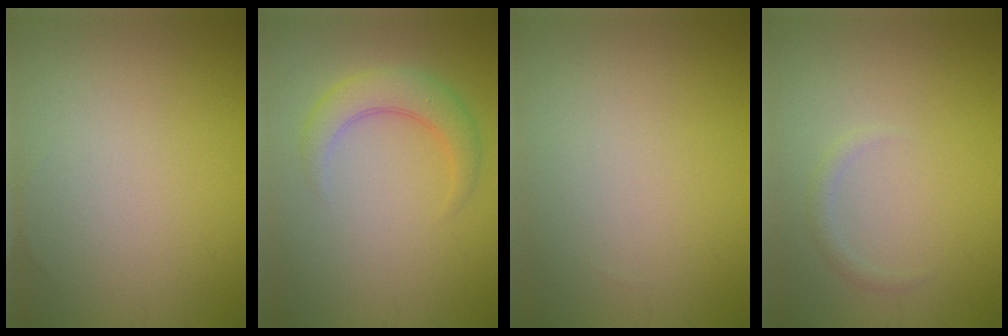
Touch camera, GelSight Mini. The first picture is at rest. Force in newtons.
{"total": 3.6, "press": 3.6, "slide": 0.1}
{"total": 0.0}
{"total": 1.0, "press": 1.0, "slide": 0.1}